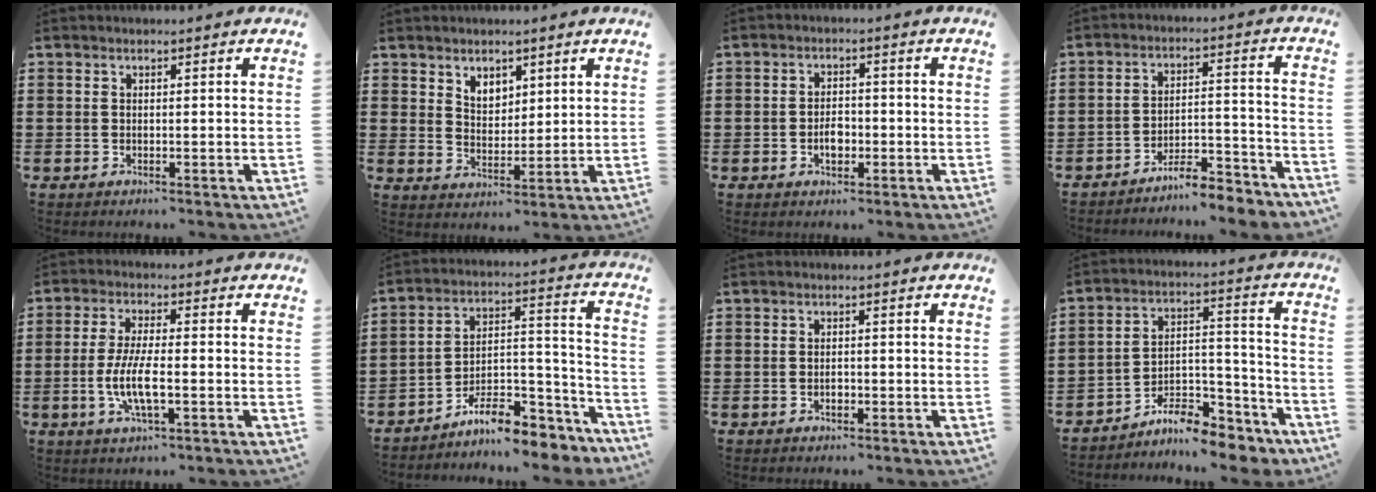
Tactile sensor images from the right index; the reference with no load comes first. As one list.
[{"total": 3.6, "force": [2.8, 2.3, 0.4], "torque": [-0.018, 0.004, 0.053]}, {"total": 3.2, "force": [-1.0, 2.2, 2.2], "torque": [-0.034, 0.000, -0.020]}, {"total": 6.3, "force": [-6.0, 0.3, 1.7], "torque": [-0.024, 0.011, -0.116]}, {"total": 6.9, "force": [-1.9, 1.8, 6.4], "torque": [-0.141, -0.012, -0.042]}, {"total": 8.9, "force": [-7.9, 2.5, 3.4], "torque": [-0.045, 0.025, -0.148]}, {"total": 1.3, "force": [-0.5, 0.7, 1.1], "torque": [-0.021, -0.001, -0.009]}, {"total": 8.4, "force": [-7.8, 2.1, 2.5], "torque": [-0.024, 0.027, -0.145]}]